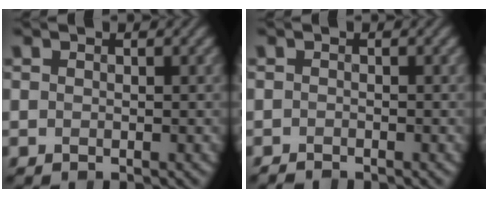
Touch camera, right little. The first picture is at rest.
{"total": 0.7, "force": [-0.7, 0.0, -0.1], "torque": [0.009, -0.008, -0.013]}